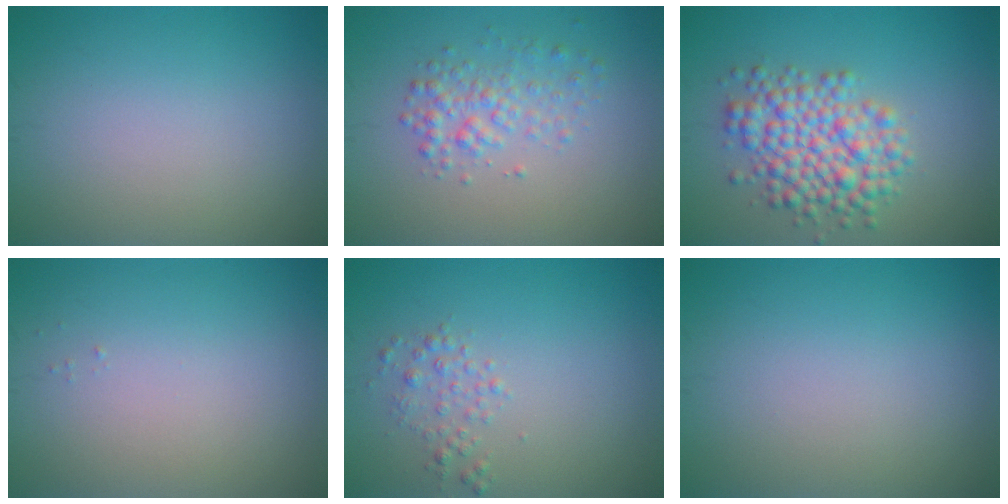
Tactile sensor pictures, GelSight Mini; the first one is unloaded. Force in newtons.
{"total": 2.5, "press": 2.5, "slide": 0.1}
{"total": 6.1, "press": 6.1, "slide": 0.2}
{"total": 0.0}
{"total": 1.5, "press": 1.5, "slide": 0.0}
{"total": 0.0}